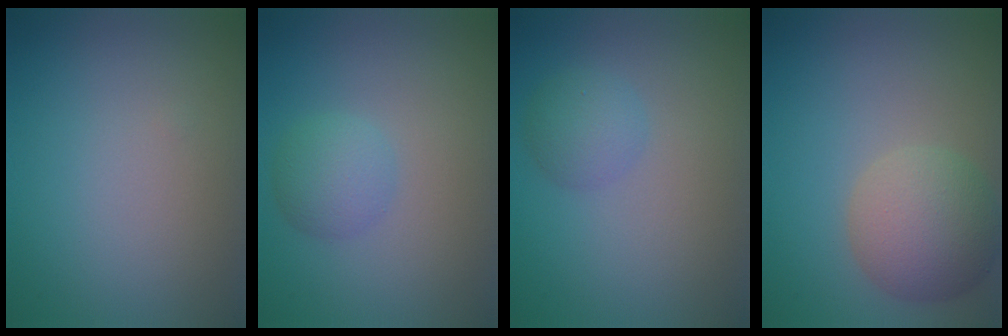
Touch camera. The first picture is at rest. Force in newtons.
{"total": 2.6, "press": 2.6, "slide": 0.1}
{"total": 2.4, "press": 2.4, "slide": 0.1}
{"total": 5.4, "press": 5.4, "slide": 0.4}